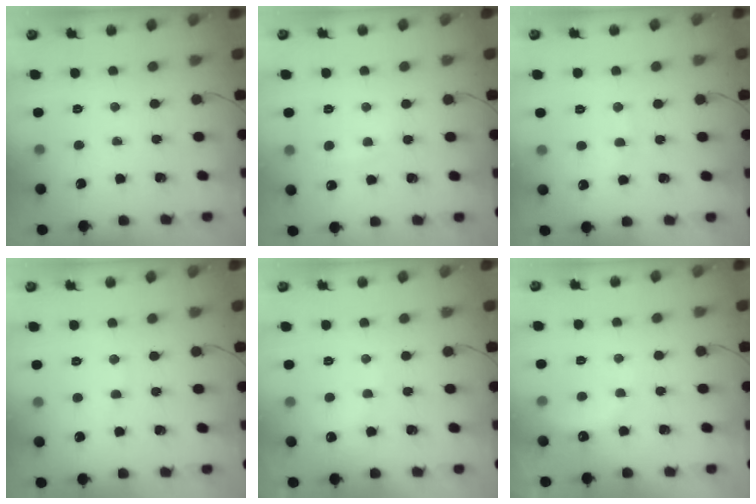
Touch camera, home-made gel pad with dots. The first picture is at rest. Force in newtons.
{"total": 3.6, "press": 3.4, "slide": 1.2}
{"total": 7.3, "press": 7.2, "slide": 1.4}
{"total": 3.9, "press": 3.8, "slide": 0.5}
{"total": 5.9, "press": 5.9, "slide": 1.0}
{"total": 7.4, "press": 7.2, "slide": 1.4}